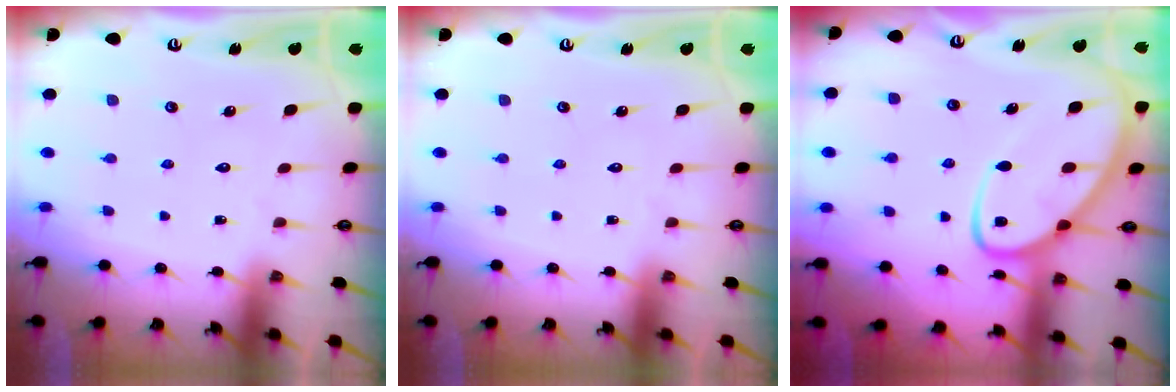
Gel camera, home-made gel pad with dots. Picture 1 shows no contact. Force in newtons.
{"total": 0.0}
{"total": 10.6, "press": 10.5, "slide": 1.0}